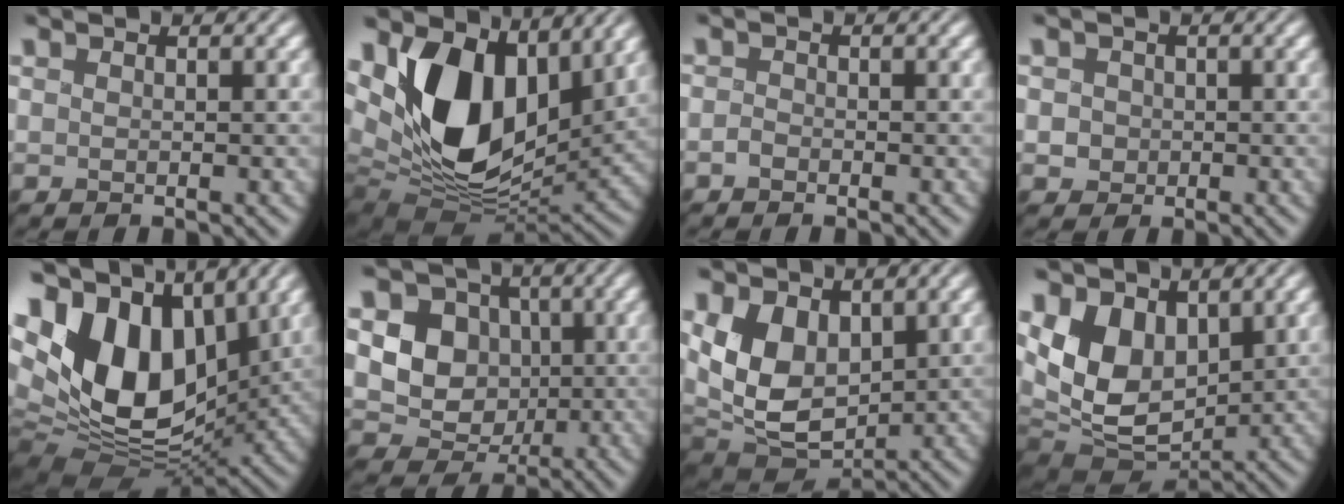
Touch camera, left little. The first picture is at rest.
{"total": 13.5, "force": [3.8, 8.6, 9.6], "torque": [-0.170, -0.008, 0.062]}
{"total": 1.1, "force": [-1.0, 0.4, 0.2], "torque": [0.000, -0.002, -0.025]}
{"total": 1.6, "force": [-0.4, 1.5, 0.5], "torque": [-0.004, -0.001, -0.001]}
{"total": 16.6, "force": [2.9, 10.9, 12.2], "torque": [-0.245, 0.001, 0.048]}
{"total": 8.9, "force": [1.0, 7.9, 4.0], "torque": [-0.063, 0.016, -0.007]}
{"total": 7.9, "force": [1.4, 5.4, 5.6], "torque": [-0.122, -0.013, 0.020]}
{"total": 9.4, "force": [1.7, 6.5, 6.6], "torque": [-0.138, -0.012, 0.026]}